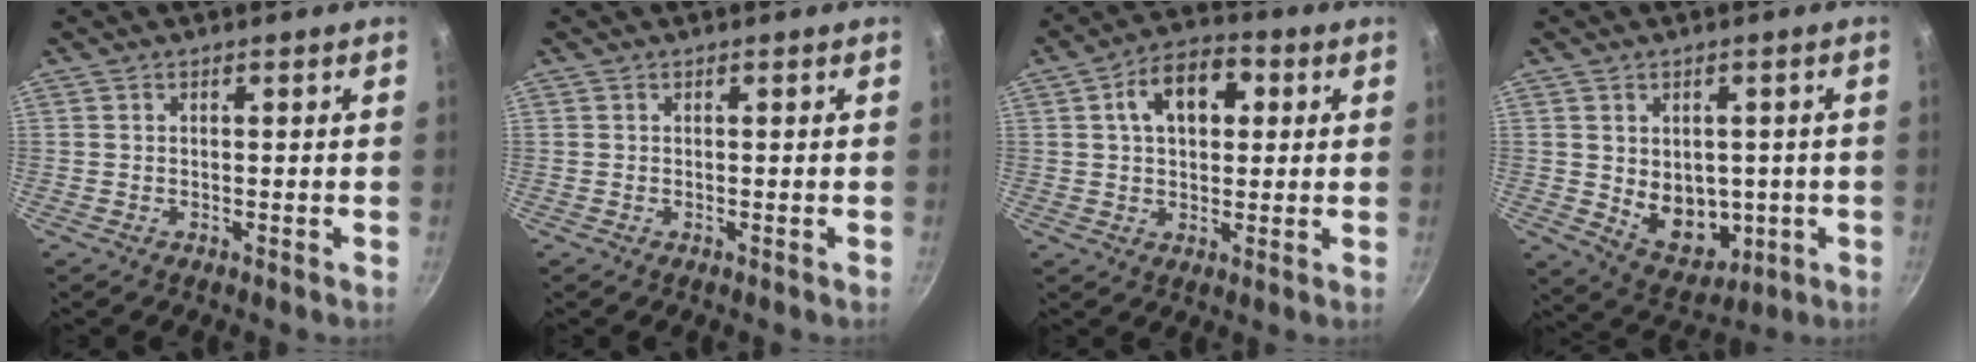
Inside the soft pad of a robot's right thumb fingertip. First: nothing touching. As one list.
[{"total": 0.0}, {"total": 11.1, "force": [2.9, 7.2, 8.0], "torque": [-0.095, 0.015, 0.036]}, {"total": 10.4, "force": [-0.6, 7.9, 6.6], "torque": [-0.065, -0.013, 0.016]}]